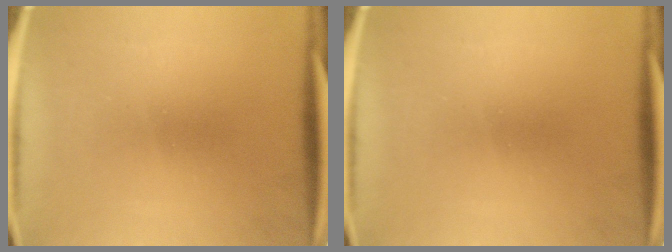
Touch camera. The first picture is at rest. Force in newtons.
{"total": 0.0}